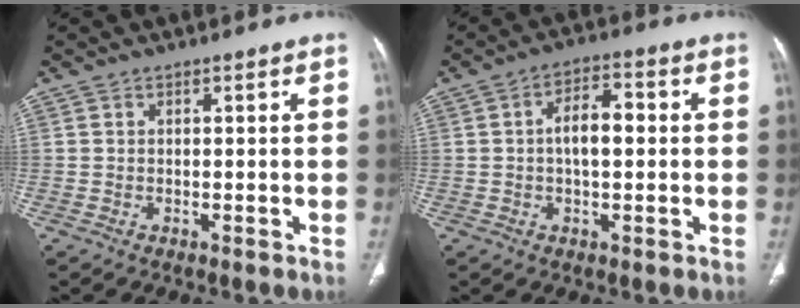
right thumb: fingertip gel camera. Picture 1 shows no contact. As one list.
[{"total": 7.1, "force": [0.3, 3.5, 6.1], "torque": [-0.095, 0.017, -0.003]}]